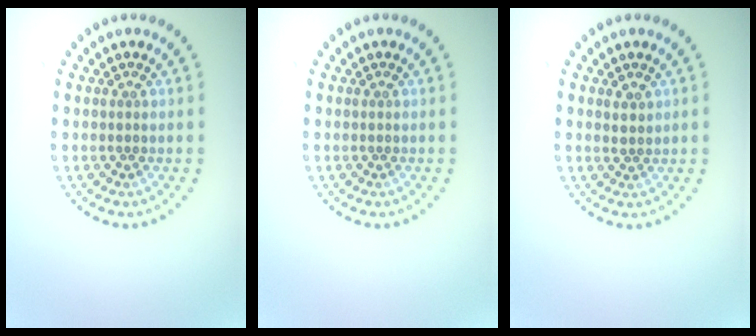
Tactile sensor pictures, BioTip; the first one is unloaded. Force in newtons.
{"total": 0.0}
{"total": 1.1, "press": 0.9, "slide": 0.6}